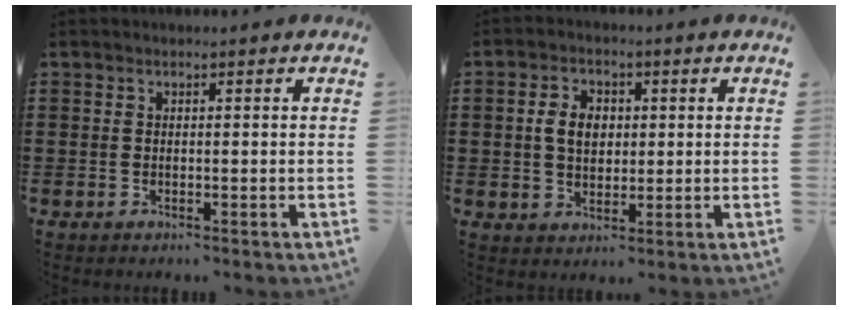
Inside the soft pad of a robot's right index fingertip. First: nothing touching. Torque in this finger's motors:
{"motor_torque": [0.35, -0.31, 0.43, 0.11]}